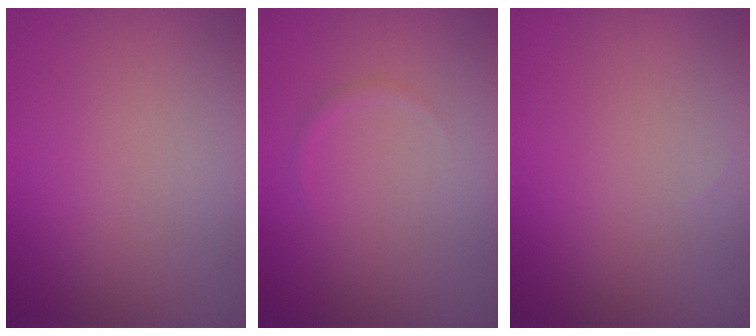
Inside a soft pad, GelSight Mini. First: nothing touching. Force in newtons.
{"total": 0.6, "press": 0.6, "slide": 0.1}
{"total": 0.0}